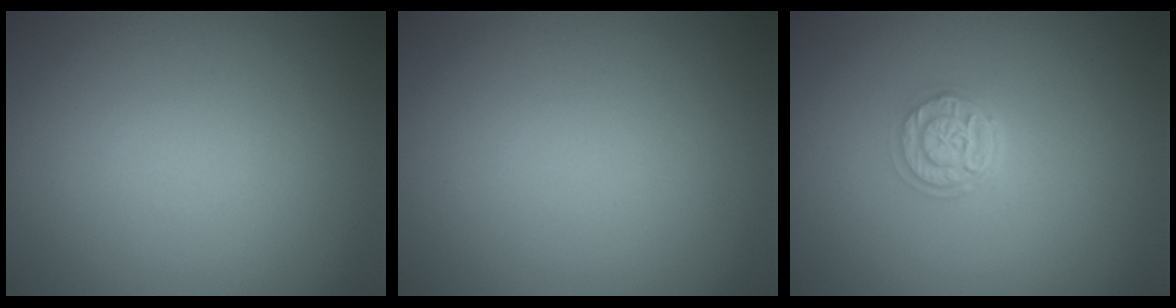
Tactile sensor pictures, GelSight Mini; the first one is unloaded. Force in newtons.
{"total": 0.0}
{"total": 3.0, "press": 2.4, "slide": 1.9}